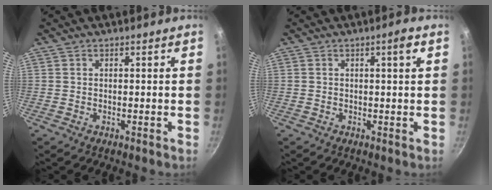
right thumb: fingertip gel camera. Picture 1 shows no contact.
{"total": 2.4, "force": [0.8, 0.1, 2.3], "torque": [-0.035, 0.001, 0.011]}